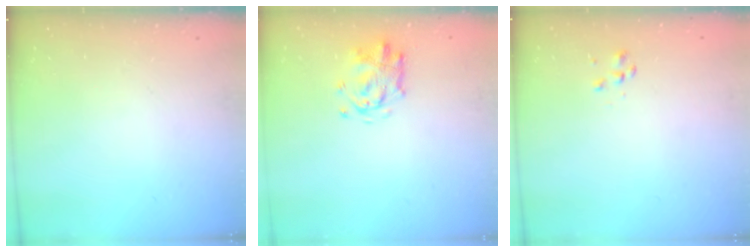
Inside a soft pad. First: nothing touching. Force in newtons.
{"total": 3.3, "press": 3.3, "slide": 0.4}
{"total": 1.6, "press": 1.5, "slide": 0.4}